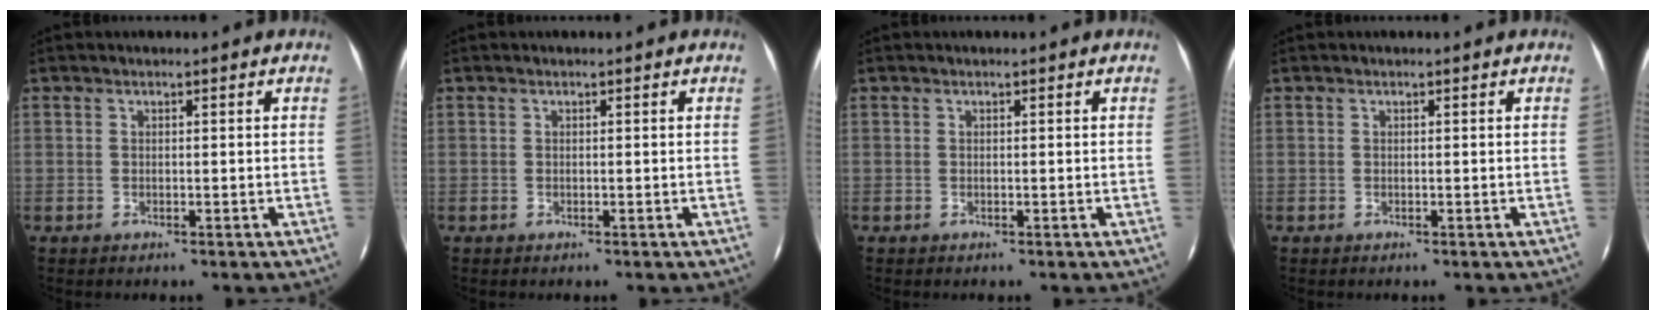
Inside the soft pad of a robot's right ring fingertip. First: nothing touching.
{"total": 0.0}
{"total": 0.0}
{"total": 0.0}